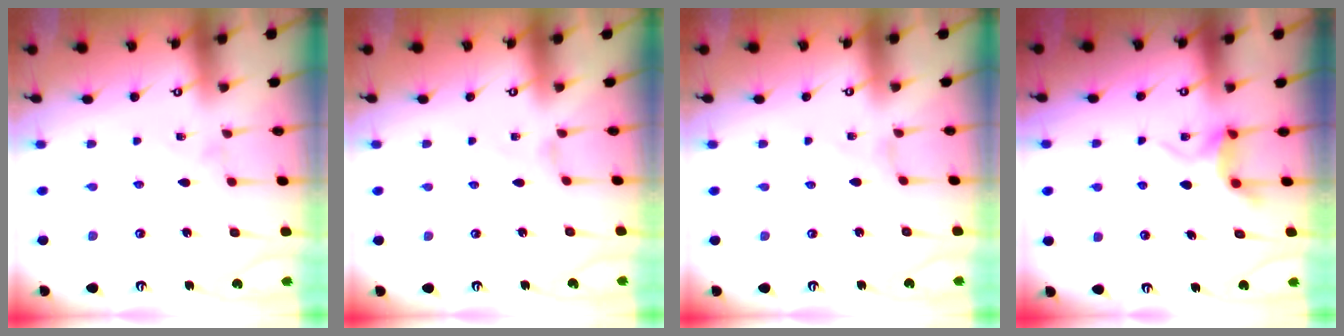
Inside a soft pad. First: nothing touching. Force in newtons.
{"total": 0.0}
{"total": 0.6, "press": 0.6, "slide": 0.2}
{"total": 6.4, "press": 6.4, "slide": 0.3}